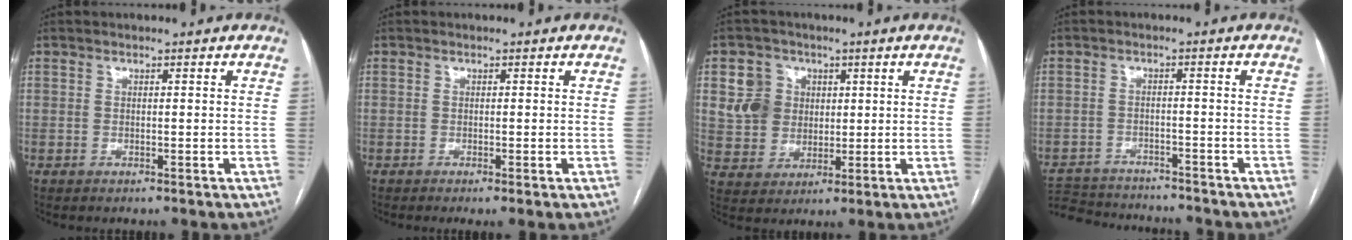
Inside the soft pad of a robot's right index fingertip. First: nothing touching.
{"total": 1.3, "force": [-0.6, -0.1, 1.2], "torque": [-0.018, -0.004, -0.009]}
{"total": 7.7, "force": [2.2, 7.1, 1.8], "torque": [-0.050, 0.026, 0.050]}
{"total": 13.4, "force": [-12.4, 3.2, 3.7], "torque": [-0.083, 0.005, -0.178]}